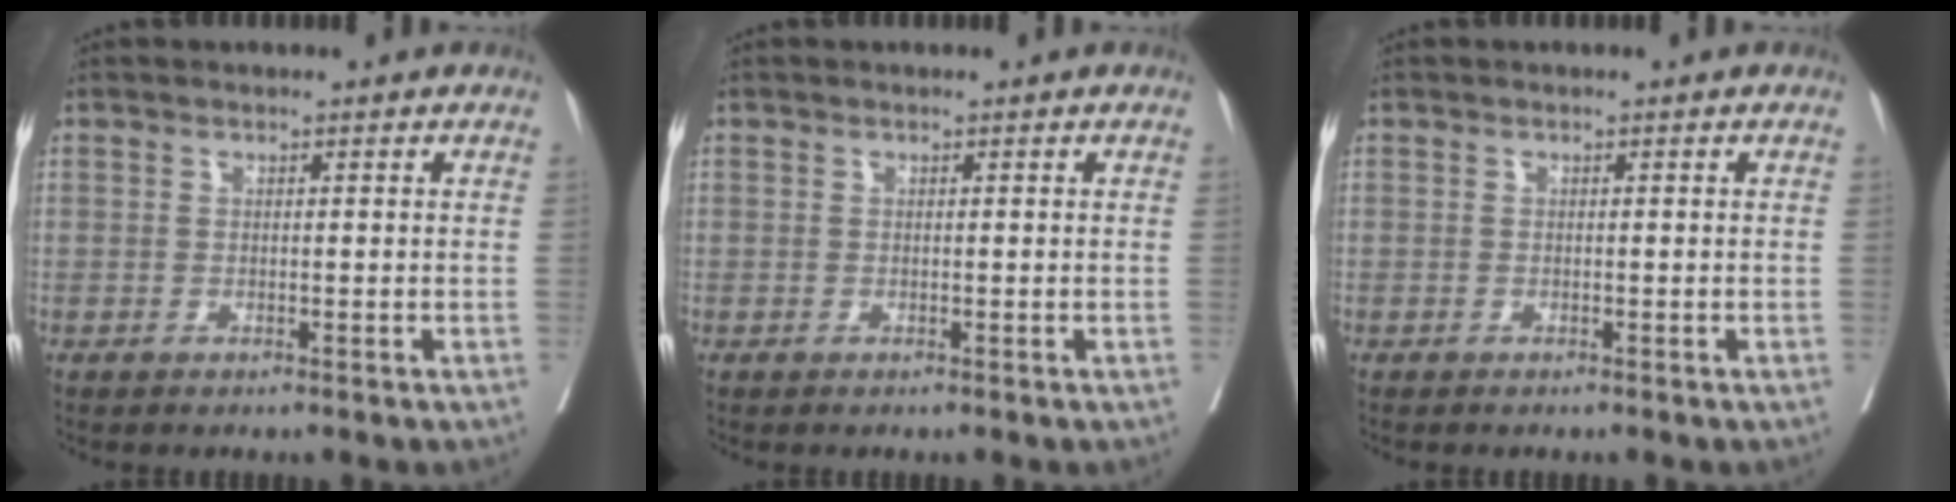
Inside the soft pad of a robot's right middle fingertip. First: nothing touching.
{"total": 0.0}
{"total": 0.0}